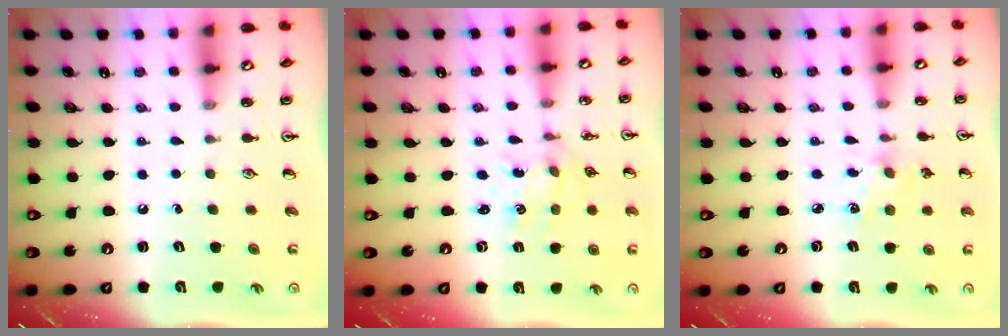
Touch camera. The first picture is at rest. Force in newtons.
{"total": 1.5, "press": 1.5, "slide": 0.2}
{"total": 2.2, "press": 2.2, "slide": 0.3}